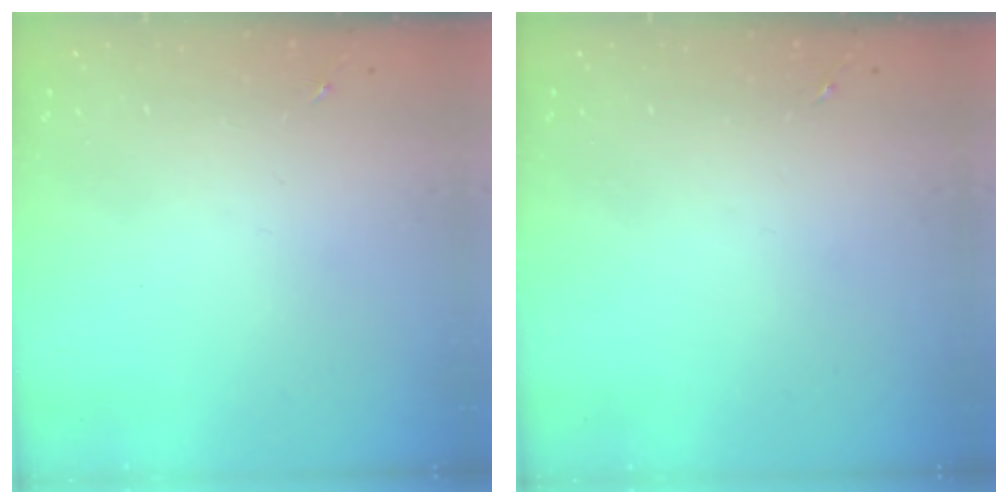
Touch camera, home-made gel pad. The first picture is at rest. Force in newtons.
{"total": 0.0}